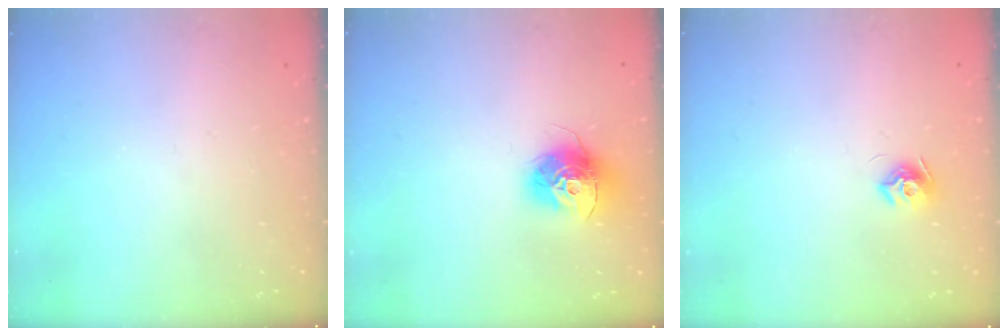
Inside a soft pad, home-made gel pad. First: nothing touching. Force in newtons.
{"total": 13.0, "press": 13.0, "slide": 1.0}
{"total": 7.8, "press": 7.8, "slide": 0.2}